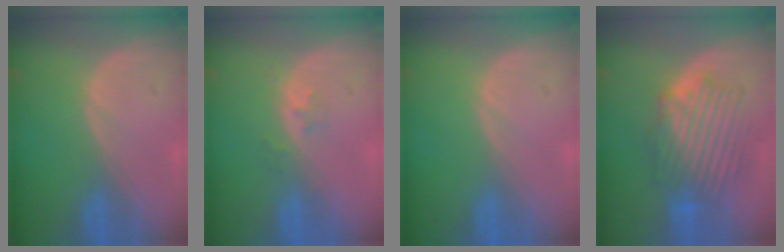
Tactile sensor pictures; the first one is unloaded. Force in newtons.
{"total": 1.9, "press": 1.4, "slide": 1.2}
{"total": 0.0}
{"total": 8.6, "press": 8.3, "slide": 2.0}